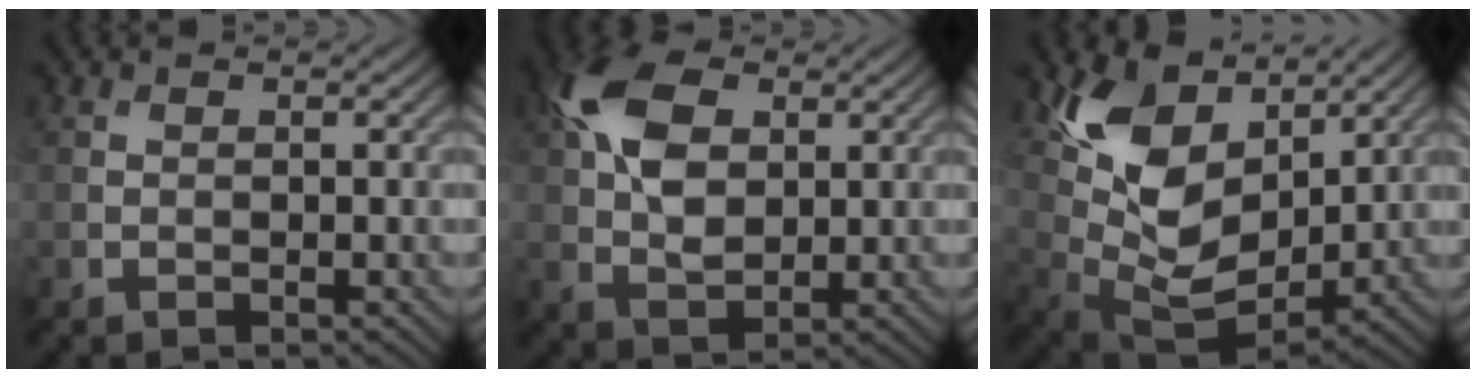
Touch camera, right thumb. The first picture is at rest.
{"total": 9.2, "force": [2.5, 5.6, 6.9], "torque": [-0.169, 0.015, 0.043]}
{"total": 12.6, "force": [5.5, 7.3, 8.6], "torque": [-0.186, -0.001, 0.109]}